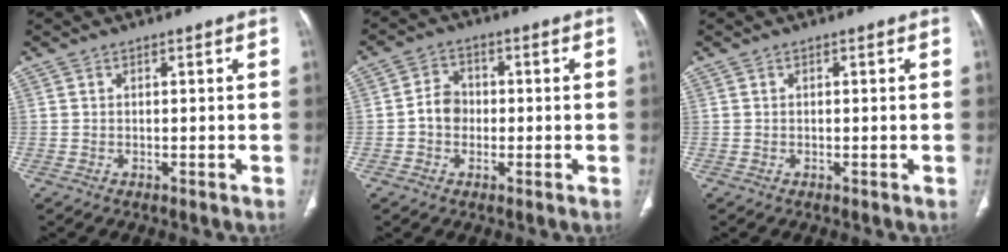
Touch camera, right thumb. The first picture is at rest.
{"total": 4.9, "force": [-0.7, 4.1, 2.5], "torque": [-0.028, 0.016, -0.019]}
{"total": 0.0}